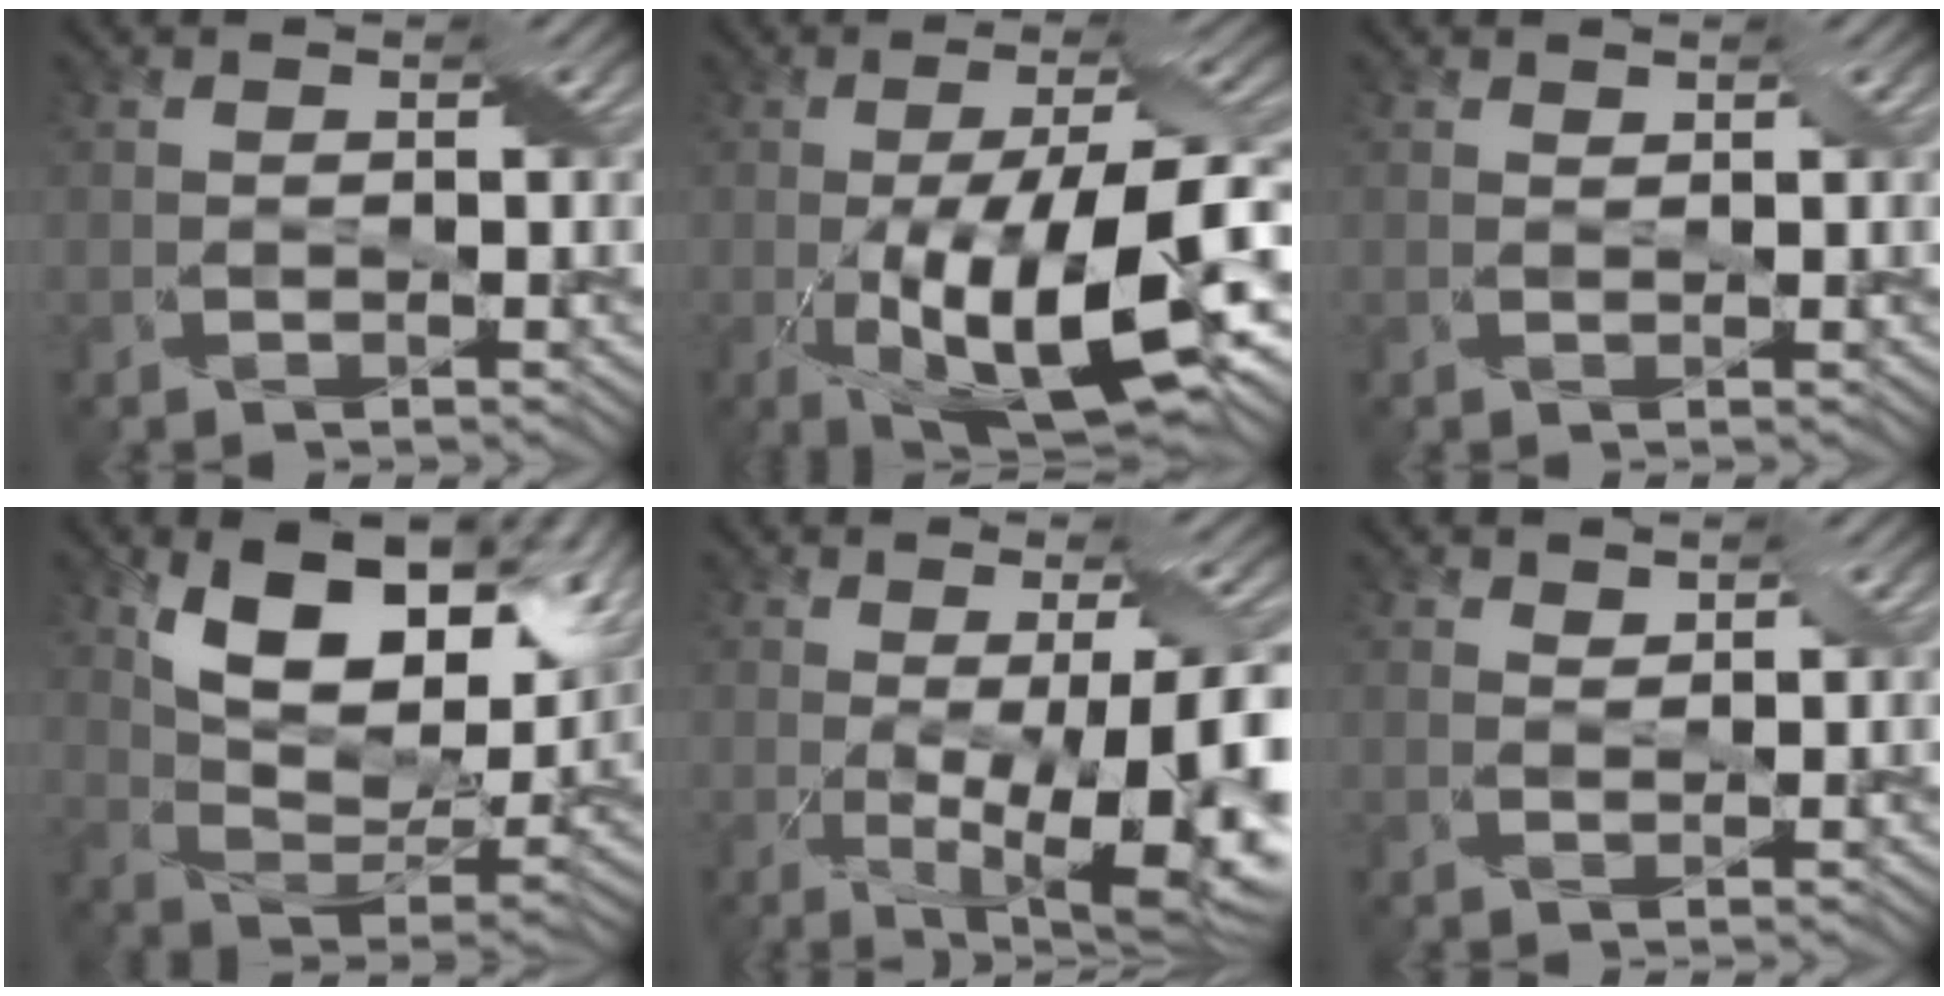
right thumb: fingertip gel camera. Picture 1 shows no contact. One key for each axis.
{"total": 16.6, "fx": -3.9, "fy": 5.3, "fz": 15.2, "tx": -0.246, "ty": -0.012, "tz": -0.063}
{"total": 0.5, "fx": 0.5, "fy": 0.1, "fz": -0.1, "tx": 0.001, "ty": -0.001, "tz": 0.006}
{"total": 15.0, "fx": 8.0, "fy": 7.3, "fz": 10.4, "tx": -0.182, "ty": -0.009, "tz": 0.135}
{"total": 15.4, "fx": -2.4, "fy": 4.6, "fz": 14.5, "tx": -0.203, "ty": -0.030, "tz": -0.015}
{"total": 1.1, "fx": 1.0, "fy": 0.0, "fz": -0.3, "tx": 0.004, "ty": -0.003, "tz": 0.019}